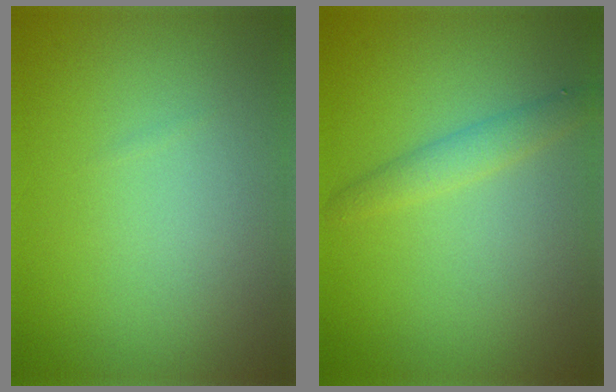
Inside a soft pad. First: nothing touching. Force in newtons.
{"total": 1.9, "press": 1.9, "slide": 0.1}